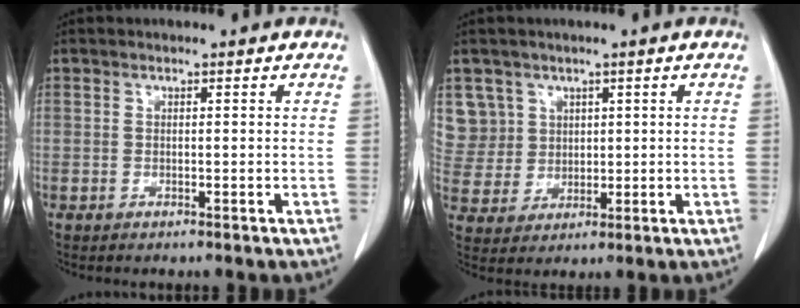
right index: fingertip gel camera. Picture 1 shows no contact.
{"total": 7.5, "force": [3.5, 6.7, -0.2], "torque": [0.004, 0.016, 0.084]}